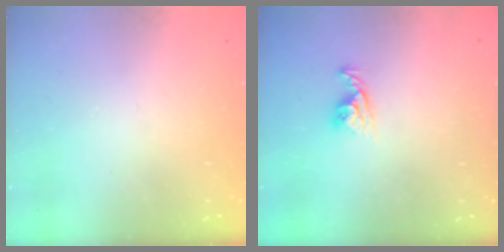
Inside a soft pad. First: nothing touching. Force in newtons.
{"total": 5.9, "press": 5.9, "slide": 0.5}